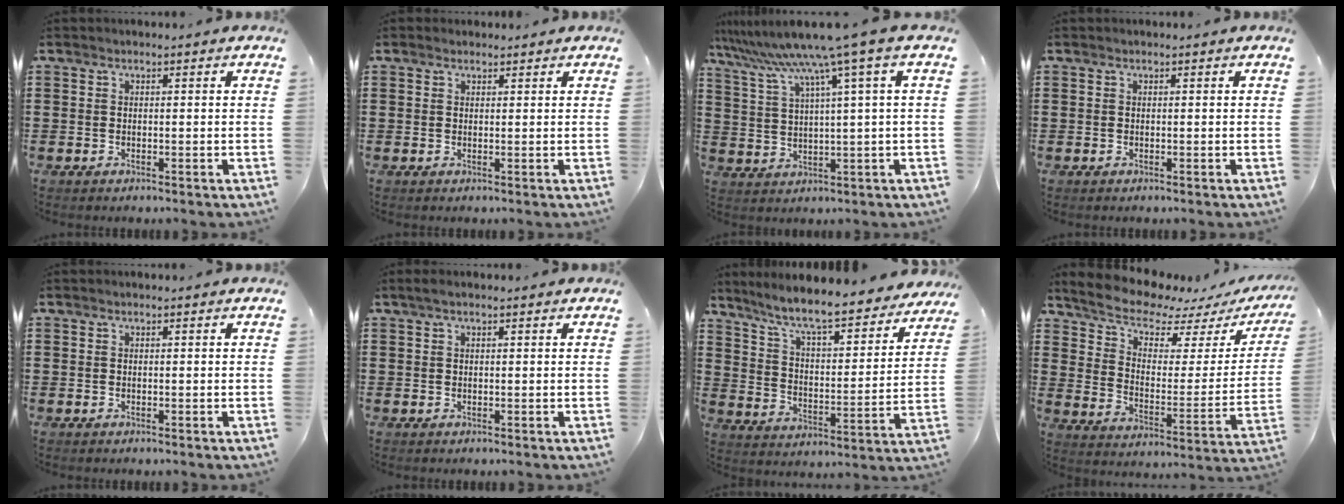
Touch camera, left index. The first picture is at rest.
{"total": 0.8, "force": [0.7, 0.4, 0.1], "torque": [-0.003, 0.003, 0.013]}
{"total": 9.0, "force": [5.8, -1.2, 6.7], "torque": [-0.157, -0.038, 0.090]}
{"total": 0.0}
{"total": 0.0}
{"total": 0.9, "force": [0.4, 0.2, 0.8], "torque": [-0.015, 0.001, 0.008]}
{"total": 8.6, "force": [7.5, 0.1, 4.1], "torque": [-0.110, -0.050, 0.123]}
{"total": 7.4, "force": [6.7, 2.0, 2.4], "torque": [-0.076, -0.049, 0.114]}